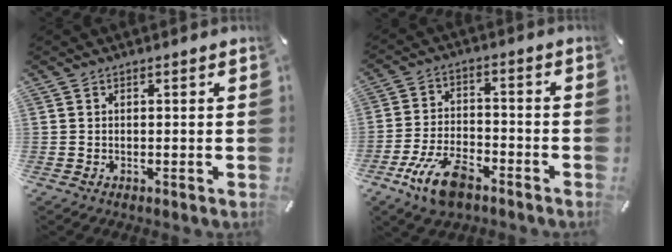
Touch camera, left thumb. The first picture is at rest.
{"total": 11.8, "force": [-7.0, 5.6, 7.7], "torque": [-0.158, 0.031, -0.130]}